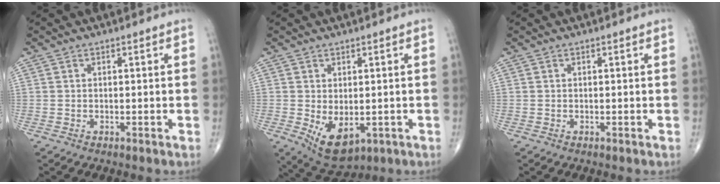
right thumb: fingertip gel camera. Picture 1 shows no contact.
{"total": 7.8, "force": [-1.5, 4.5, 6.2], "torque": [-0.091, -0.010, -0.004]}
{"total": 0.0}